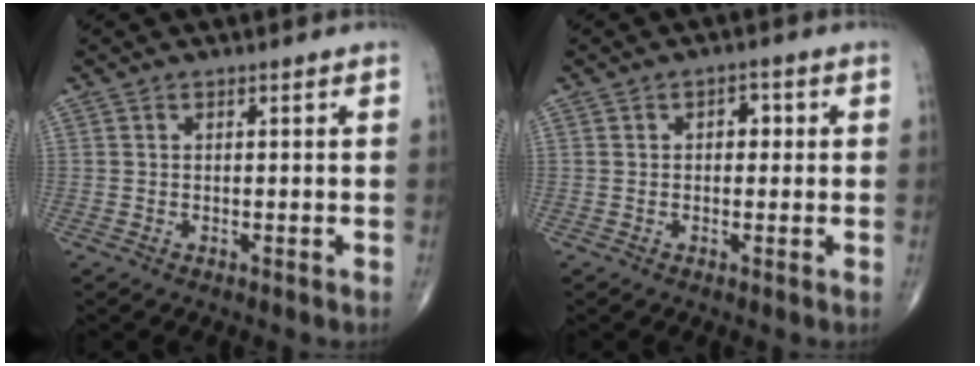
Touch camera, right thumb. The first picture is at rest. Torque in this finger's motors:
{"motor_torque": [0.86, 2.71, 0.16, -0.04, 0.00]}